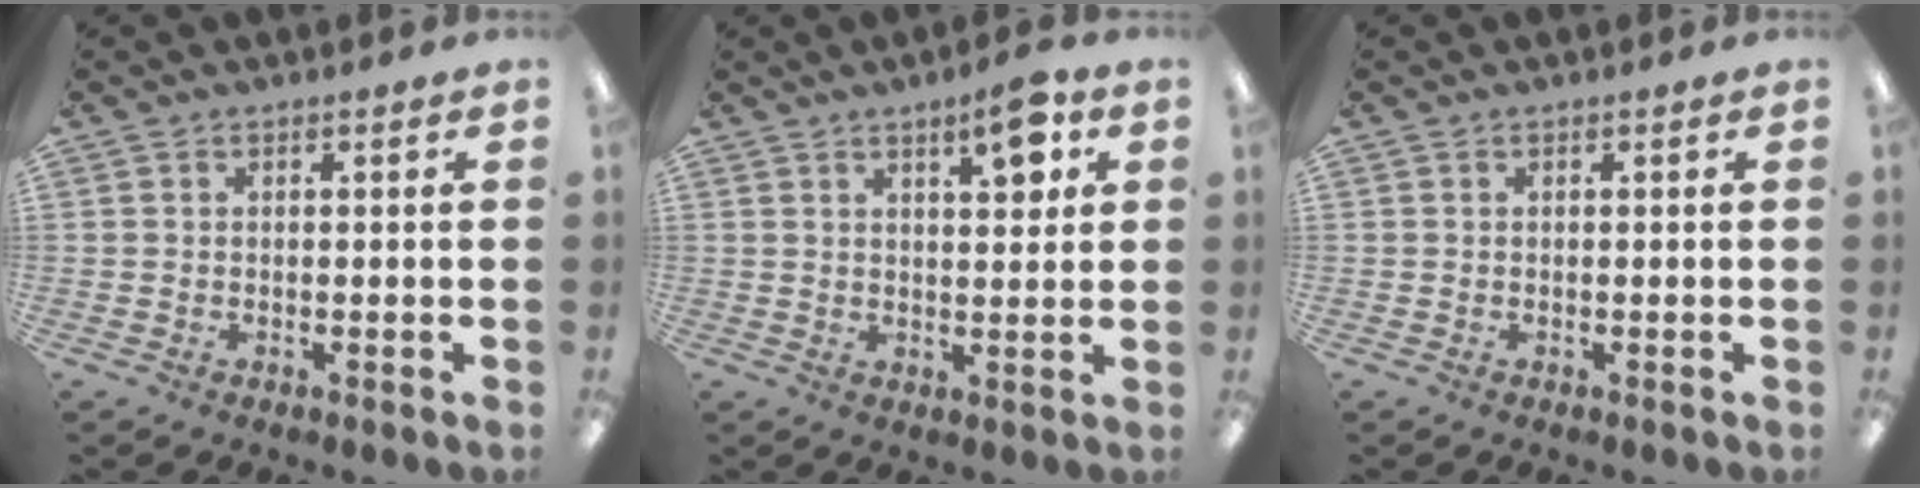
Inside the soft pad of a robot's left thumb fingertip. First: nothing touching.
{"total": 7.8, "force": [4.2, 2.4, 6.1], "torque": [-0.080, -0.017, 0.062]}
{"total": 0.0}